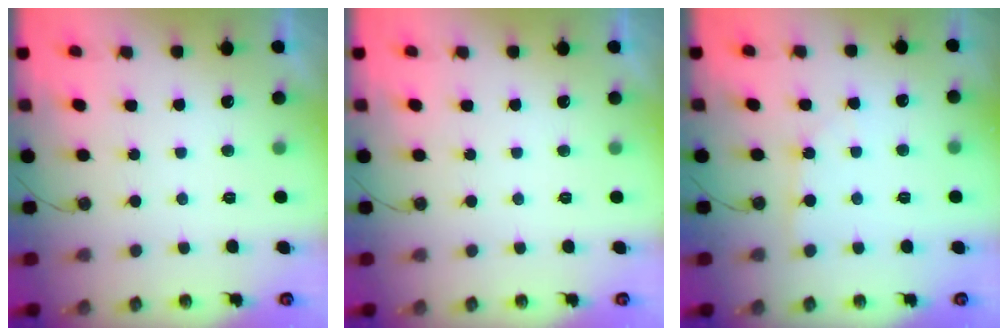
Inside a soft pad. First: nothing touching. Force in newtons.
{"total": 0.0}
{"total": 2.2, "press": 2.2, "slide": 0.2}